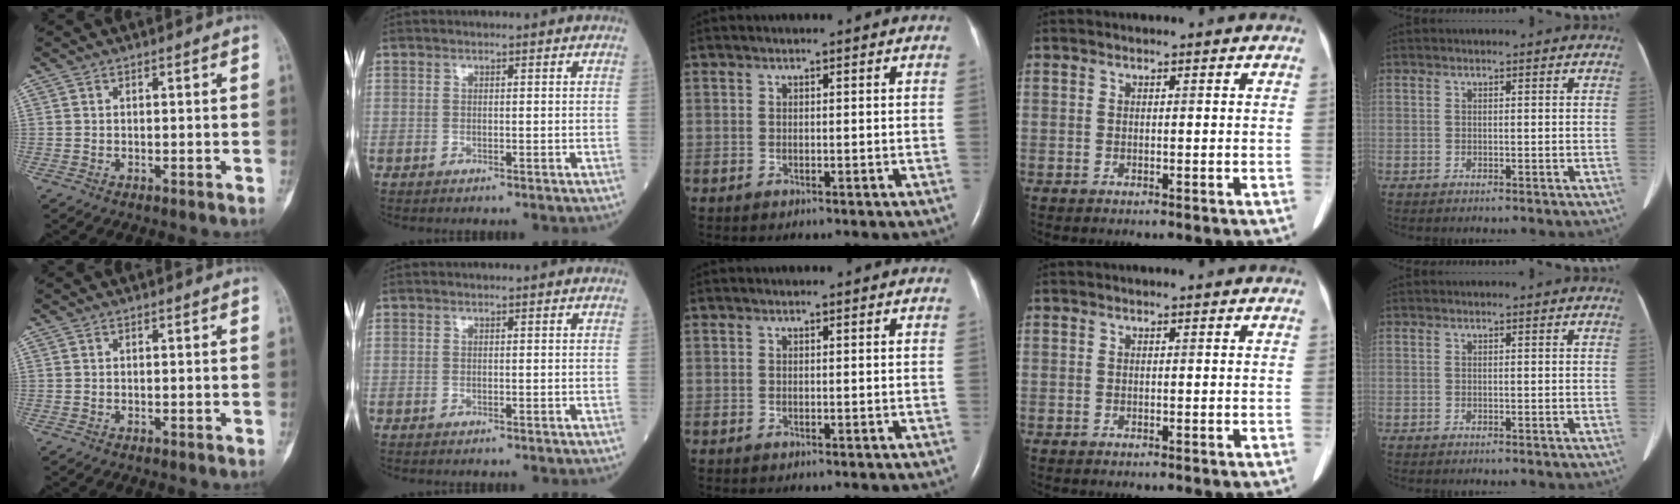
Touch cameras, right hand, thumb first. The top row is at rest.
{}